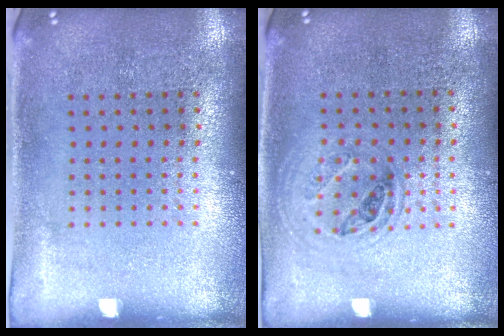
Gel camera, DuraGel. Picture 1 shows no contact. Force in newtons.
{"total": 1.0, "press": 0.9, "slide": 0.3}